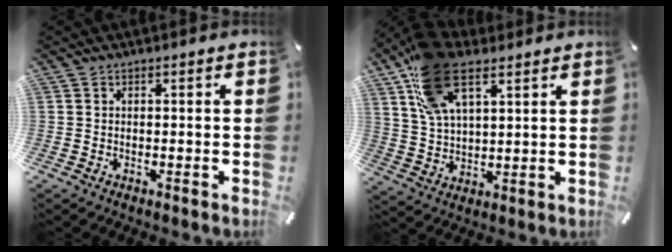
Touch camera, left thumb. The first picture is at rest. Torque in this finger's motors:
{"motor_torque": [2.65, 2.07, 1.75, -1.02, 0.27]}